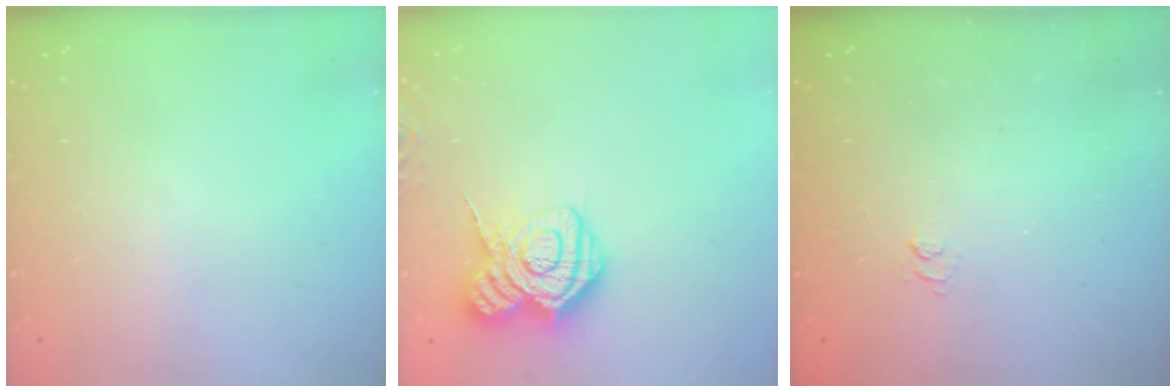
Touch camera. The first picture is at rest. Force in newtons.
{"total": 13.5, "press": 13.5, "slide": 0.9}
{"total": 1.9, "press": 1.5, "slide": 1.3}